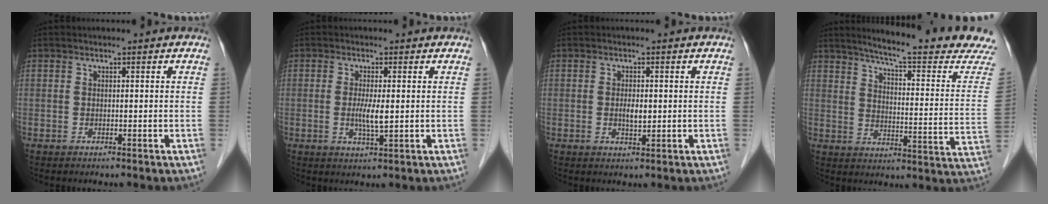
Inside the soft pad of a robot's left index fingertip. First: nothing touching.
{"total": 3.4, "force": [0.0, 0.4, 3.4], "torque": [-0.070, -0.005, 0.001]}
{"total": 2.2, "force": [0.0, 0.9, 2.0], "torque": [-0.040, -0.001, 0.001]}
{"total": 20.4, "force": [18.6, -0.5, 8.4], "torque": [-0.121, -0.089, 0.225]}